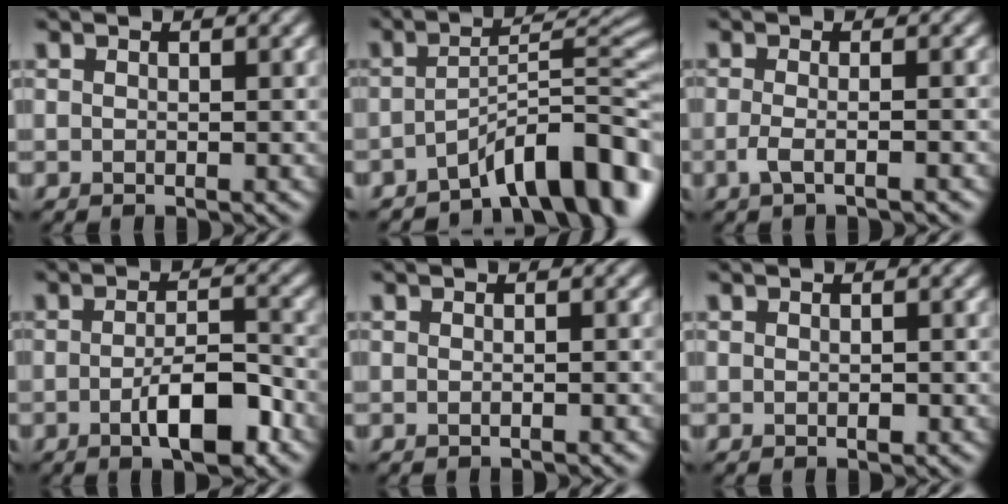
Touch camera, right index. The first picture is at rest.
{"total": 7.7, "force": [-4.9, 1.7, 5.7], "torque": [-0.071, 0.010, -0.082]}
{"total": 2.4, "force": [-0.9, 0.8, 2.1], "torque": [-0.031, -0.004, -0.025]}
{"total": 5.5, "force": [-2.3, 1.6, 4.7], "torque": [-0.079, 0.002, -0.035]}
{"total": 0.9, "force": [-0.3, 0.3, 0.8], "torque": [-0.010, -0.005, -0.012]}
{"total": 0.5, "force": [-0.2, 0.2, 0.5], "torque": [-0.007, 0.000, -0.002]}